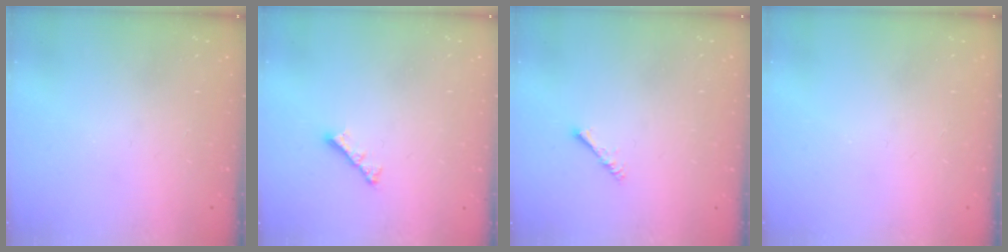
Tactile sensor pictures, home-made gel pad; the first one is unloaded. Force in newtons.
{"total": 3.0, "press": 3.0, "slide": 0.6}
{"total": 1.4, "press": 1.3, "slide": 0.3}
{"total": 0.0}